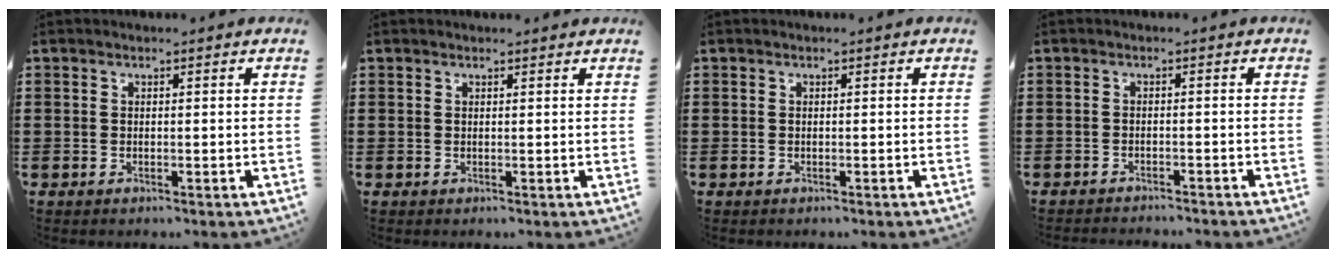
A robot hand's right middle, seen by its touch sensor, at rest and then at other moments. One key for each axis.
{"total": 0.5, "fx": 0.5, "fy": -0.1, "fz": 0.1, "tx": -0.002, "ty": 0.001, "tz": 0.010}
{"total": 0.0}
{"total": 1.3, "fx": -1.3, "fy": -0.1, "fz": 0.1, "tx": -0.006, "ty": 0.000, "tz": -0.025}